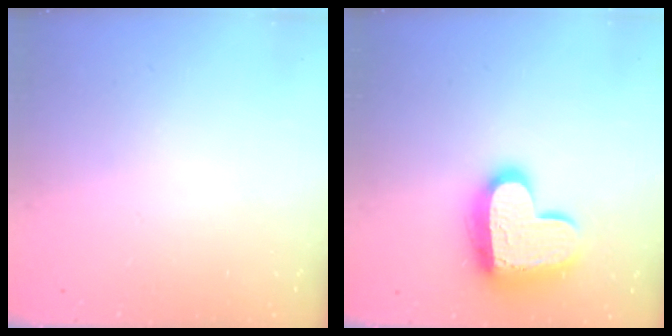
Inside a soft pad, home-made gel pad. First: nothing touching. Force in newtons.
{"total": 16.2, "press": 16.1, "slide": 1.4}